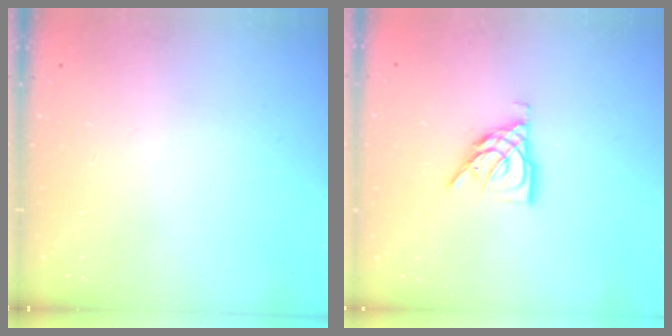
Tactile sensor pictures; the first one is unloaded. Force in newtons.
{"total": 9.3, "press": 9.2, "slide": 1.2}